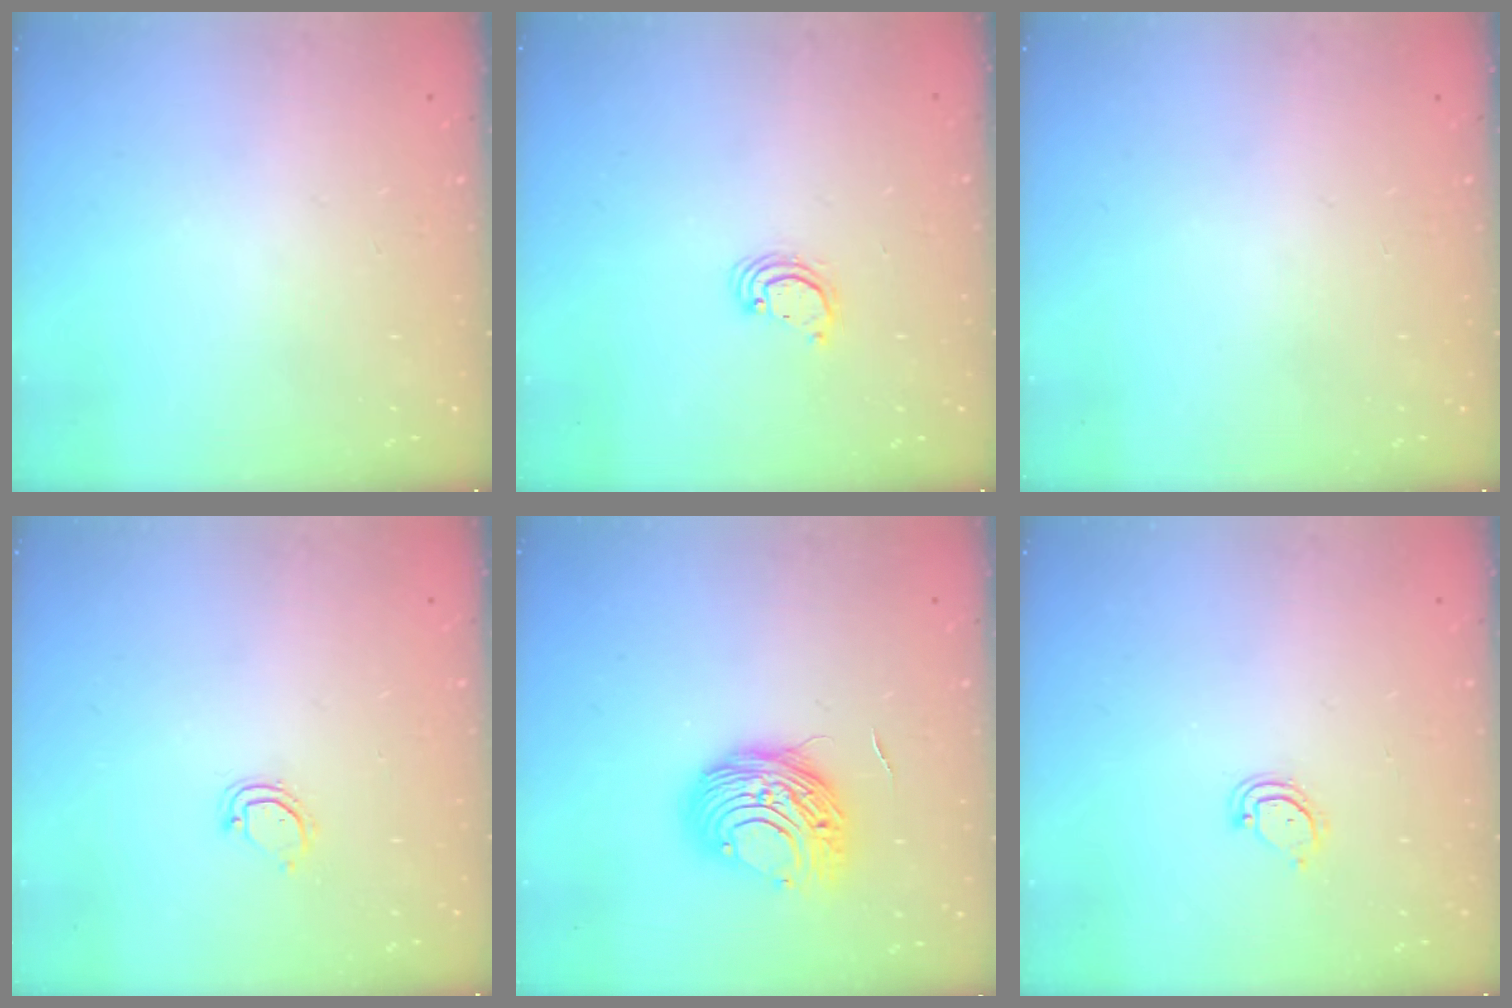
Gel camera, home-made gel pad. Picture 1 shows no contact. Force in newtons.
{"total": 2.8, "press": 2.8, "slide": 0.2}
{"total": 0.0}
{"total": 3.9, "press": 3.9, "slide": 0.3}
{"total": 10.0, "press": 10.0, "slide": 0.8}
{"total": 4.0, "press": 4.0, "slide": 0.4}